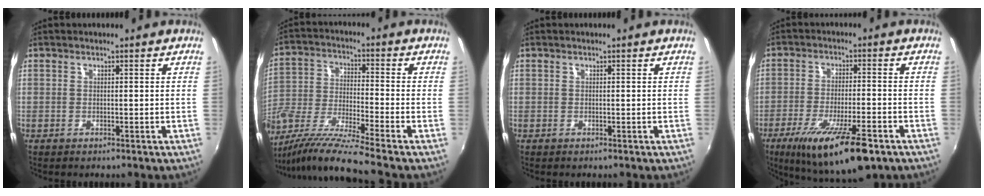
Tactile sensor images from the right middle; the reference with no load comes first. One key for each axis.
{"total": 15.1, "fx": -11.6, "fy": -0.5, "fz": 9.7, "tx": -0.185, "ty": -0.046, "tz": -0.217}
{"total": 0.0}
{"total": 16.3, "fx": -9.6, "fy": 4.0, "fz": 12.6, "tx": -0.228, "ty": -0.042, "tz": -0.154}